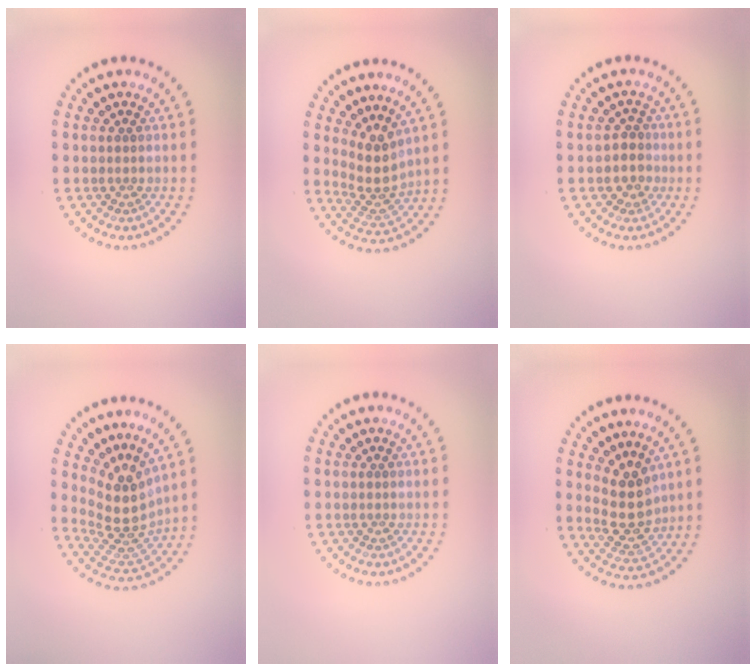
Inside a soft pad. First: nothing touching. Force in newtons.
{"total": 3.5, "press": 2.7, "slide": 2.3}
{"total": 2.4, "press": 2.2, "slide": 1.1}
{"total": 4.6, "press": 3.5, "slide": 3.0}
{"total": 0.0}
{"total": 3.9, "press": 3.5, "slide": 1.6}